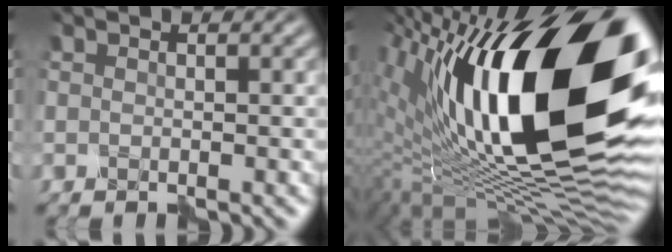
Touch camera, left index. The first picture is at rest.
{"total": 21.2, "force": [5.4, 9.4, 18.2], "torque": [-0.282, 0.018, 0.074]}